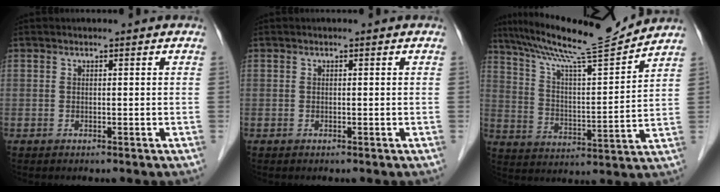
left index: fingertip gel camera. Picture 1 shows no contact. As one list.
[{"total": 0.0}, {"total": 15.8, "force": [14.4, -1.0, 6.4], "torque": [-0.117, -0.010, 0.234]}]